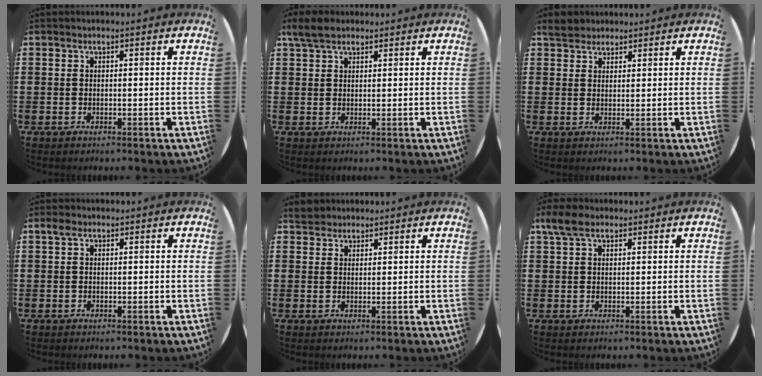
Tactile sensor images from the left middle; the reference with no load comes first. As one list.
[{"total": 3.5, "force": [2.8, 1.4, 1.6], "torque": [-0.029, 0.005, 0.050]}, {"total": 3.0, "force": [2.7, 1.3, 0.4], "torque": [-0.006, 0.003, 0.051]}, {"total": 1.0, "force": [0.5, 0.7, 0.5], "torque": [-0.004, 0.004, 0.006]}, {"total": 2.3, "force": [2.1, 0.9, 0.0], "torque": [0.004, 0.005, 0.040]}, {"total": 3.4, "force": [2.1, 1.8, 1.9], "torque": [-0.035, 0.007, 0.037]}]